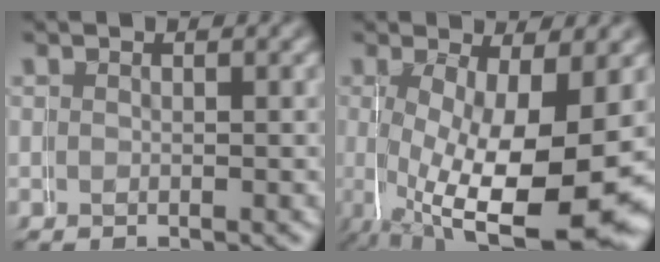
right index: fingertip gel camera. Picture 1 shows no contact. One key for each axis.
{"total": 13.4, "fx": -1.7, "fy": 6.2, "fz": 11.7, "tx": -0.222, "ty": -0.055, "tz": 0.008}